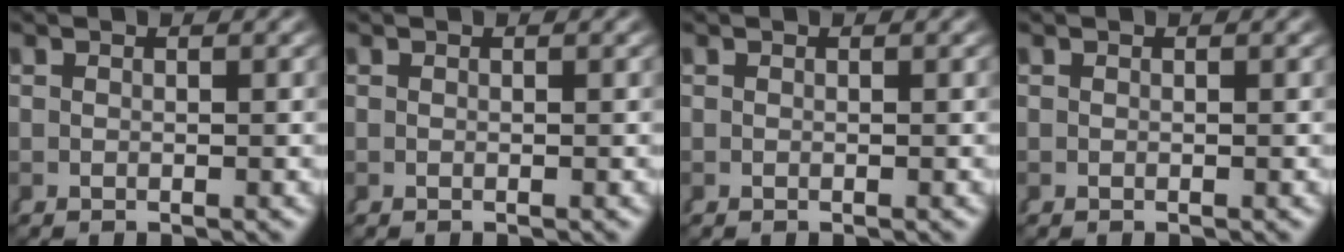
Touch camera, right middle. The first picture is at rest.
{"total": 0.0}
{"total": 0.0}
{"total": 0.0}